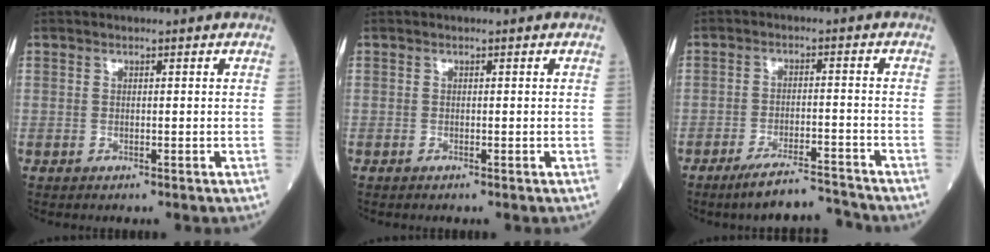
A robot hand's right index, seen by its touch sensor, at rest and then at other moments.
{"total": 0.0}
{"total": 6.3, "force": [-5.9, 0.0, 2.1], "torque": [-0.034, -0.005, -0.104]}